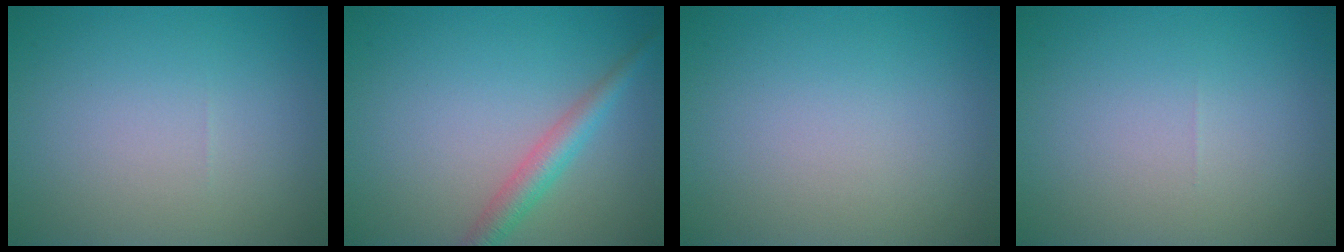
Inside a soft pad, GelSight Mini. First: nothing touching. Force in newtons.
{"total": 2.7, "press": 2.7, "slide": 0.1}
{"total": 0.0}
{"total": 0.0}